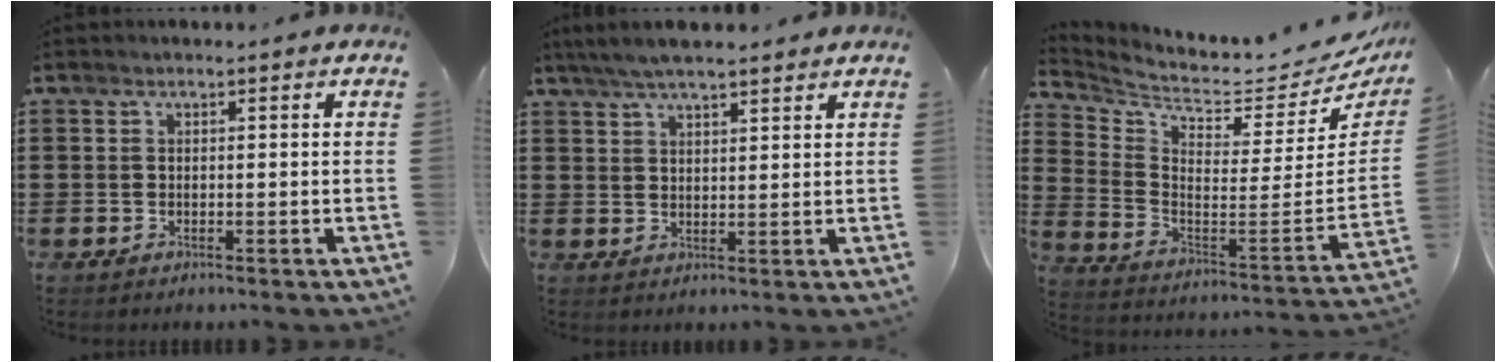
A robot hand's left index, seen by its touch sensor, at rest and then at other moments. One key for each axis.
{"total": 4.6, "fx": 4.0, "fy": 0.7, "fz": 2.1, "tx": -0.051, "ty": -0.002, "tz": 0.073}
{"total": 3.8, "fx": 3.4, "fy": 1.3, "fz": 1.2, "tx": -0.052, "ty": -0.055, "tz": 0.050}